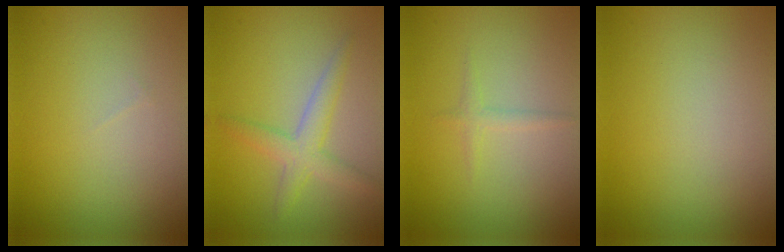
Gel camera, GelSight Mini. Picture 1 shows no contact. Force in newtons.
{"total": 2.9, "press": 2.9, "slide": 0.1}
{"total": 1.0, "press": 1.0, "slide": 0.1}
{"total": 0.0}